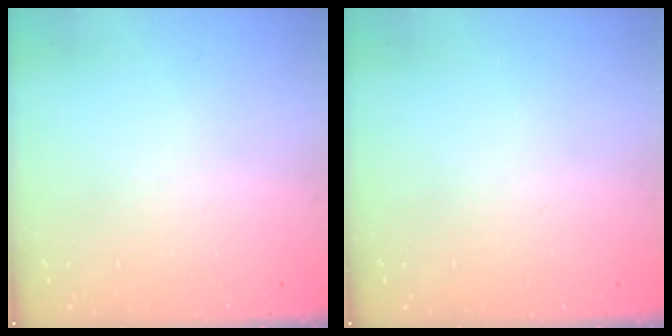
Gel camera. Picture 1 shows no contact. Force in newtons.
{"total": 0.0}